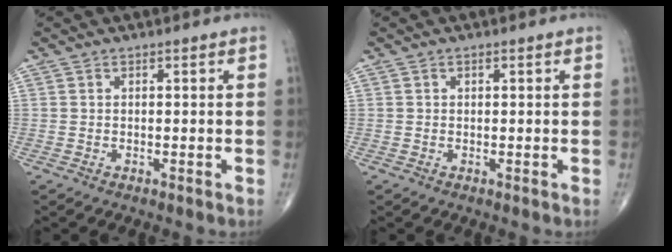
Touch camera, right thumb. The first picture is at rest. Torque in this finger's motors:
{"motor_torque": [-0.55, 0.10, 0.08, 0.20, 0.02]}